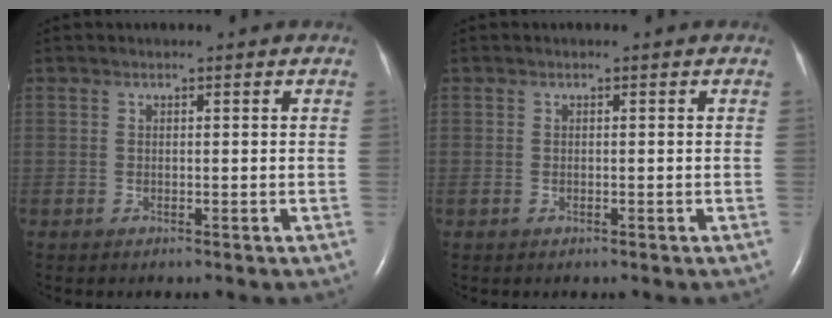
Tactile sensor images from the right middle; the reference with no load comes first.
{"total": 0.0}